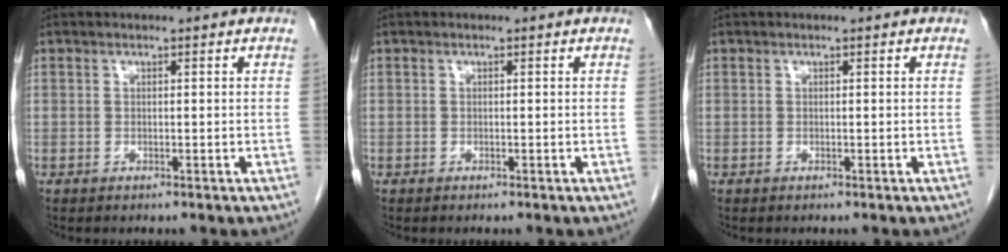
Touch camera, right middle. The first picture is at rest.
{"total": 0.0}
{"total": 0.0}